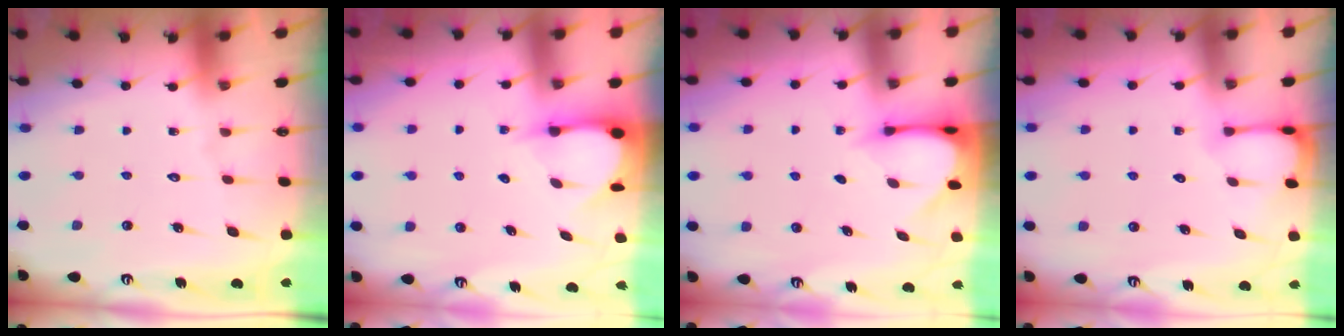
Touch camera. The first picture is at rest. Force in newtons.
{"total": 3.5, "press": 3.5, "slide": 0.4}
{"total": 3.4, "press": 3.4, "slide": 0.3}
{"total": 3.6, "press": 3.6, "slide": 0.3}